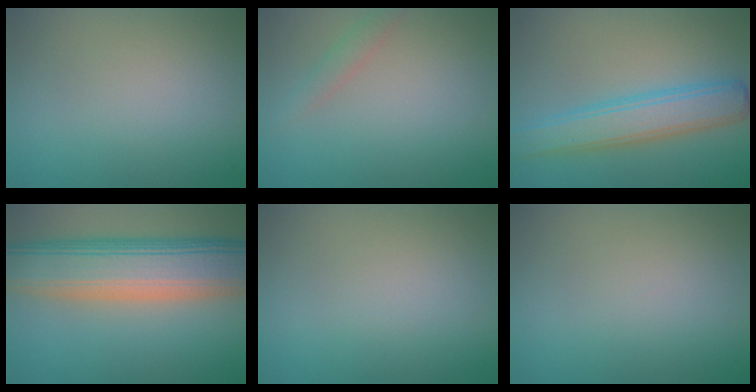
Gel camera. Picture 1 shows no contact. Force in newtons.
{"total": 1.3, "press": 1.3, "slide": 0.1}
{"total": 4.8, "press": 4.8, "slide": 0.1}
{"total": 10.7, "press": 10.7, "slide": 0.4}
{"total": 0.0}
{"total": 0.0}